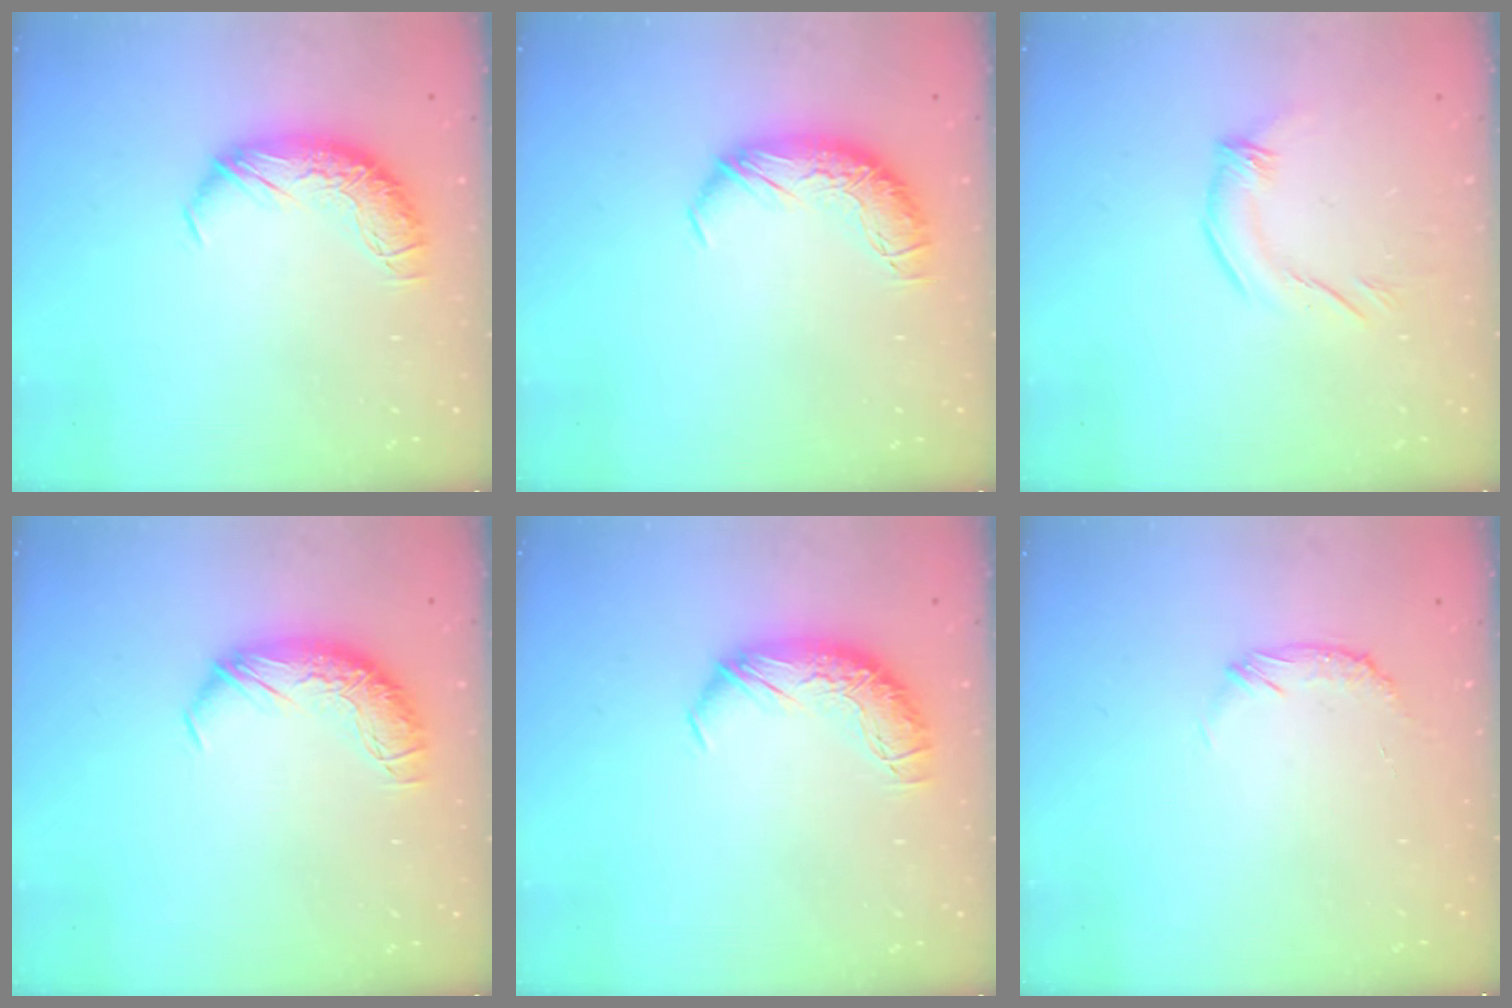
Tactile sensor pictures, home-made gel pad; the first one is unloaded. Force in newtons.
{"total": 0.0}
{"total": 2.3, "press": 2.3, "slide": 0.6}
{"total": 0.0}
{"total": 0.0}
{"total": 5.0, "press": 4.9, "slide": 1.3}